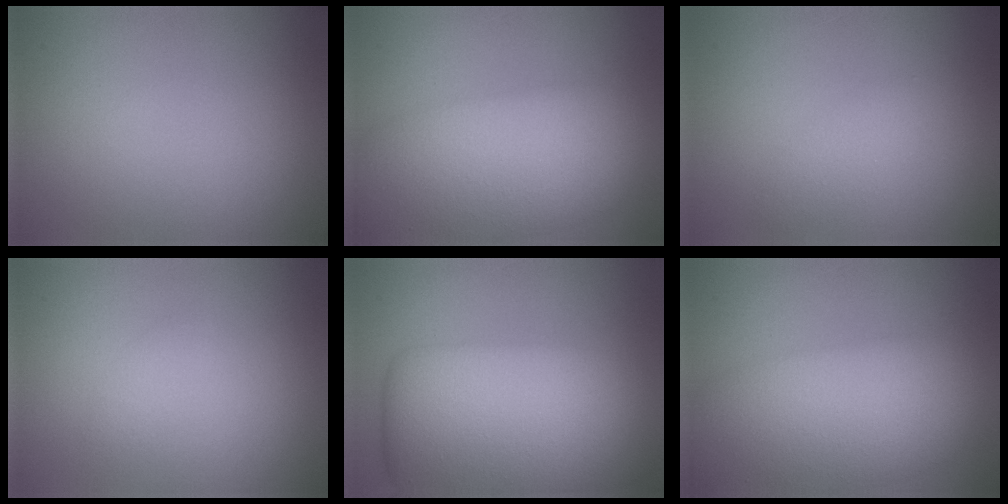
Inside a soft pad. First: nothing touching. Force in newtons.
{"total": 10.6, "press": 10.6, "slide": 0.7}
{"total": 1.6, "press": 1.6, "slide": 0.1}
{"total": 1.0, "press": 1.0, "slide": 0.0}
{"total": 12.8, "press": 12.8, "slide": 0.5}
{"total": 10.6, "press": 10.6, "slide": 0.7}